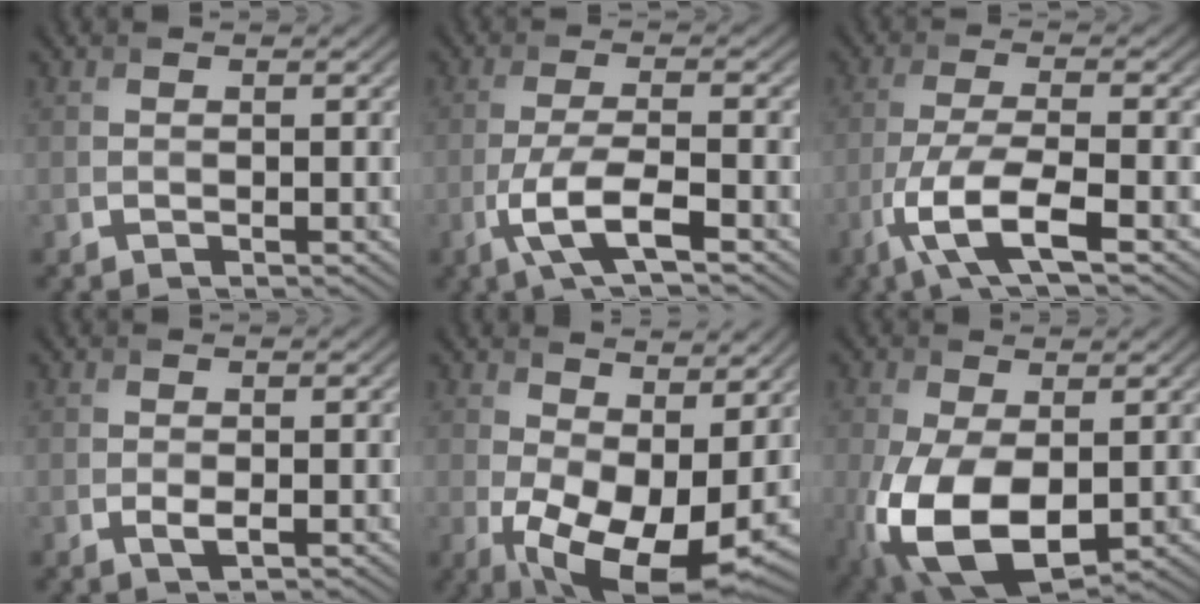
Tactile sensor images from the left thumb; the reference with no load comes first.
{"total": 6.0, "force": [-3.0, 1.3, 5.1], "torque": [-0.104, 0.004, -0.063]}
{"total": 7.8, "force": [-3.9, 1.8, 6.5], "torque": [-0.133, 0.000, -0.089]}
{"total": 1.4, "force": [-0.5, 0.5, 1.2], "torque": [-0.028, -0.006, -0.009]}
{"total": 12.0, "force": [0.0, 6.8, 9.9], "torque": [-0.190, -0.032, 0.013]}
{"total": 12.1, "force": [-2.6, 7.1, 9.5], "torque": [-0.238, -0.045, -0.035]}